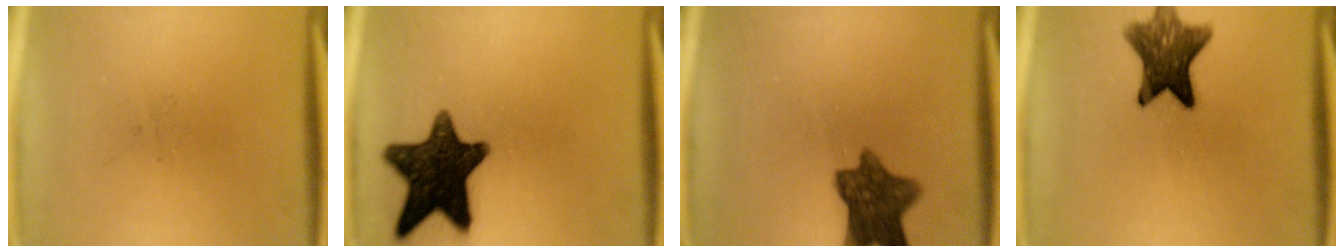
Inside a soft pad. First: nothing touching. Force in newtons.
{"total": 15.7}
{"total": 9.2}
{"total": 10.0}